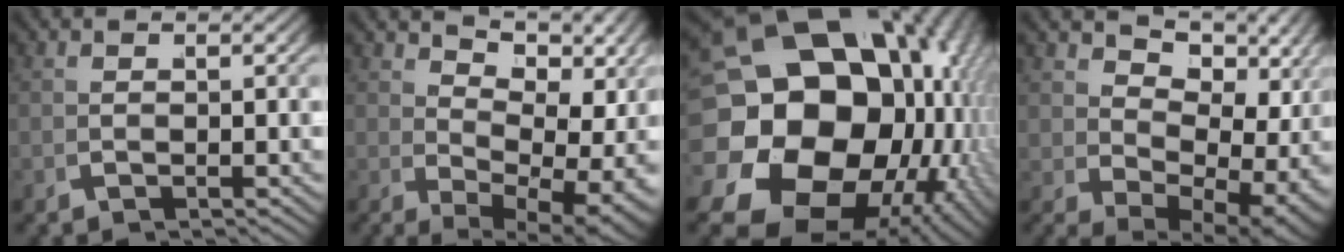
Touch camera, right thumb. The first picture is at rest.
{"total": 9.1, "force": [2.0, 4.9, 7.4], "torque": [-0.117, -0.017, 0.052]}
{"total": 29.8, "force": [-2.1, 21.5, 20.5], "torque": [-0.367, -0.074, -0.015]}
{"total": 9.7, "force": [1.8, 5.9, 7.4], "torque": [-0.120, -0.020, 0.048]}